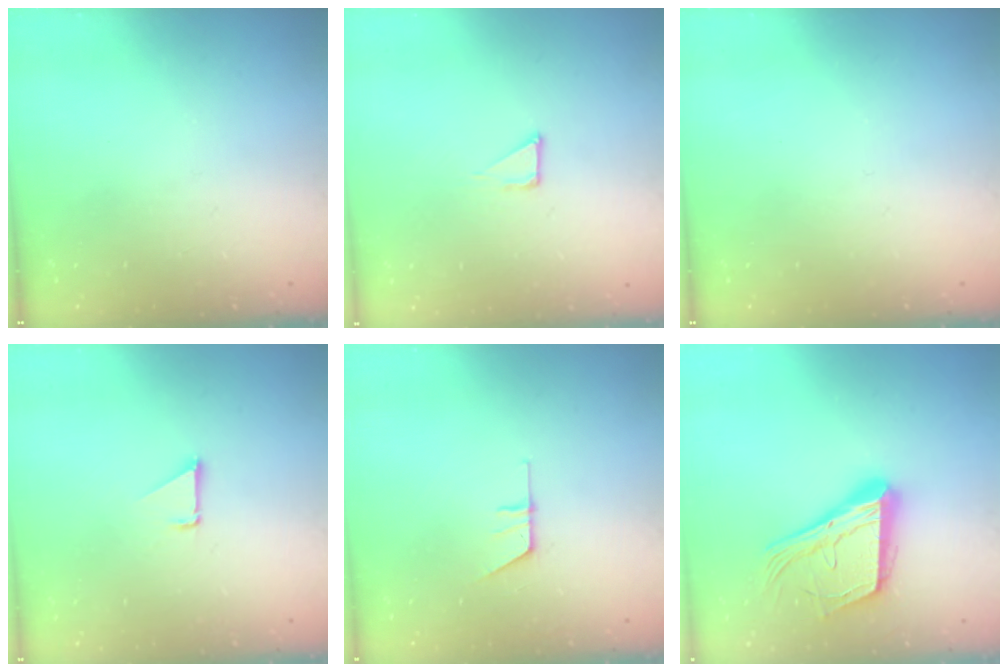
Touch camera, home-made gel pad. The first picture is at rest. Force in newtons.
{"total": 2.3, "press": 2.3, "slide": 0.1}
{"total": 0.0}
{"total": 1.1, "press": 1.1, "slide": 0.1}
{"total": 5.4, "press": 5.4, "slide": 0.5}
{"total": 18.8, "press": 18.5, "slide": 3.2}